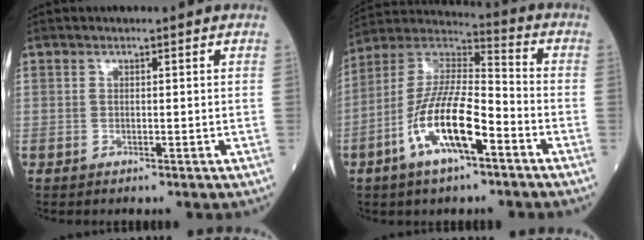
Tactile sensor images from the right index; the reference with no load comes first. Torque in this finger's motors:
{"motor_torque": [1.30, -0.50, 1.05, 0.21]}